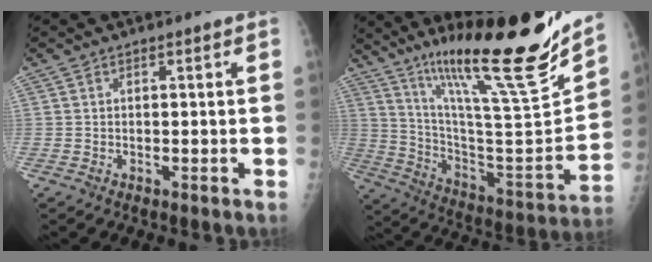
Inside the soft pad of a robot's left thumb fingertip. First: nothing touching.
{"total": 26.2, "force": [19.7, 2.0, 17.3], "torque": [-0.254, -0.107, 0.330]}